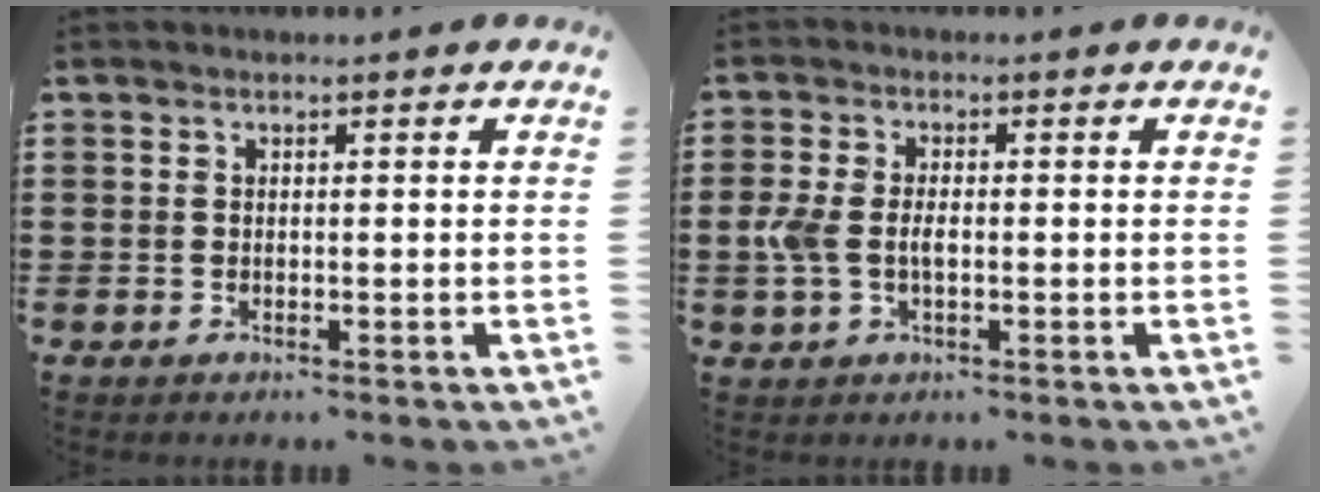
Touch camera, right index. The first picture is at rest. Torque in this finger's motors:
{"motor_torque": [1.42, -0.12, 0.35, 0.13]}